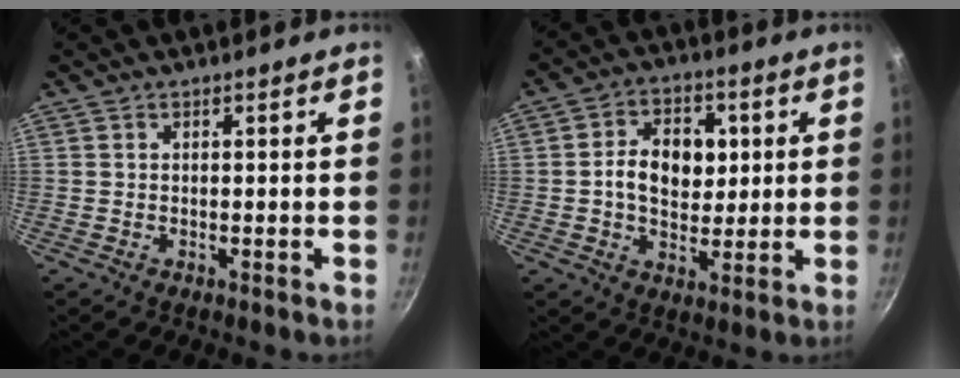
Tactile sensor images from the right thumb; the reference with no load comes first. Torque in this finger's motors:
{"motor_torque": [-0.02, 0.11, 0.42, -0.17, 0.06]}